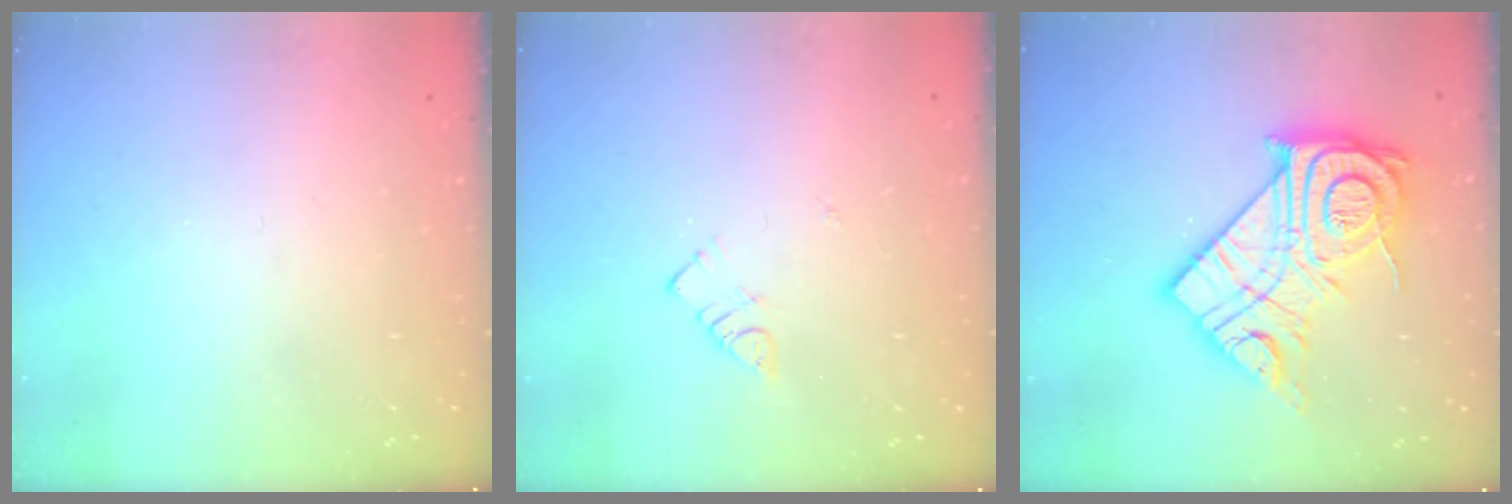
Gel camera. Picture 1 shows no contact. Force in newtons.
{"total": 2.9, "press": 2.9, "slide": 0.4}
{"total": 24.5, "press": 24.4, "slide": 2.2}